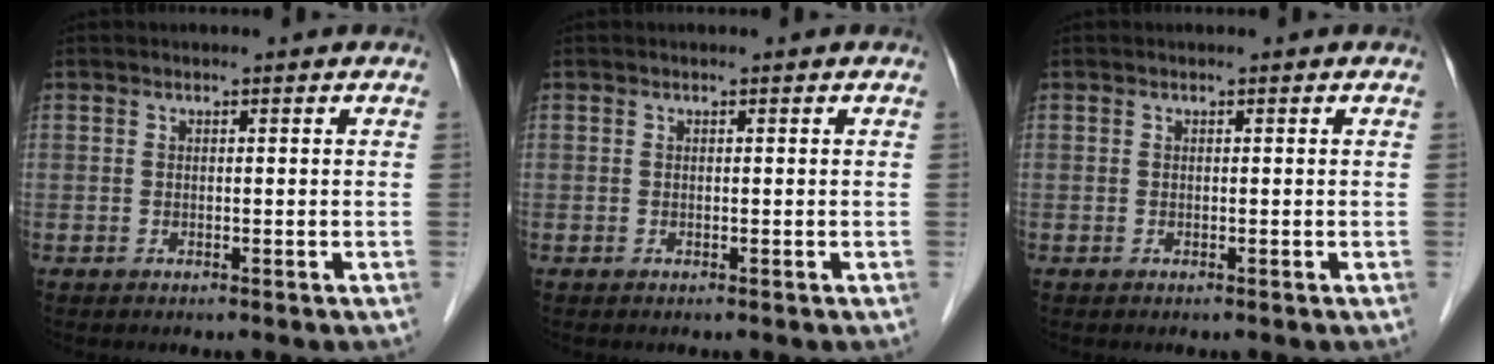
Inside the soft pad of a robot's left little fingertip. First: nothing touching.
{"total": 0.0}
{"total": 0.0}